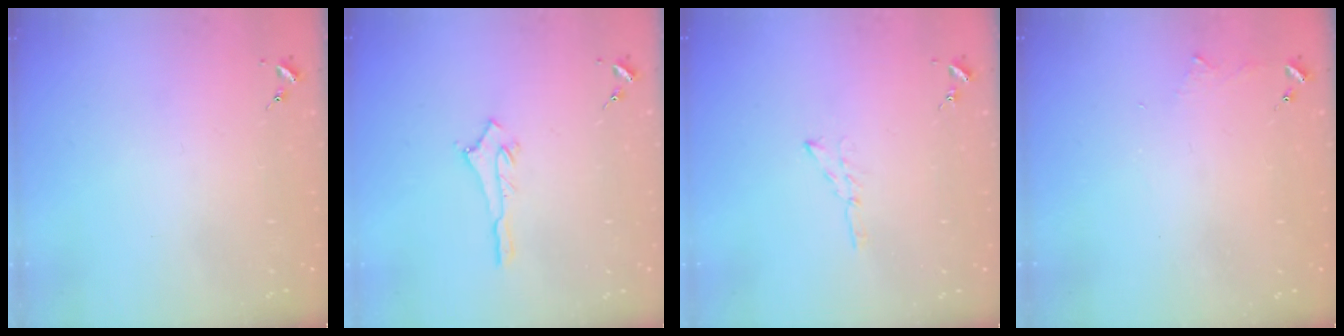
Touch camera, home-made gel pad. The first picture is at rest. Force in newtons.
{"total": 3.7, "press": 3.7, "slide": 0.2}
{"total": 4.5, "press": 4.5, "slide": 0.5}
{"total": 3.5, "press": 3.5, "slide": 0.4}